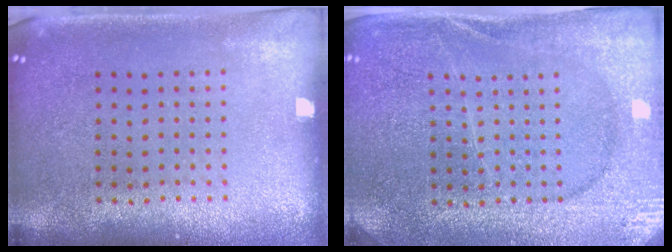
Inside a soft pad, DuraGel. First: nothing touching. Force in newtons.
{"total": 3.0, "press": 2.9, "slide": 0.4}